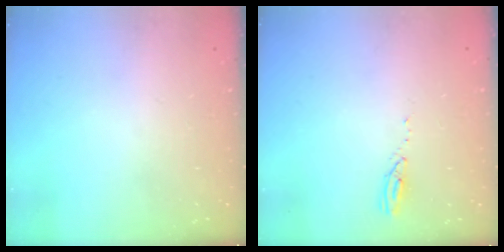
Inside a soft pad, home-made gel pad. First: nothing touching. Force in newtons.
{"total": 3.4, "press": 3.4, "slide": 0.4}